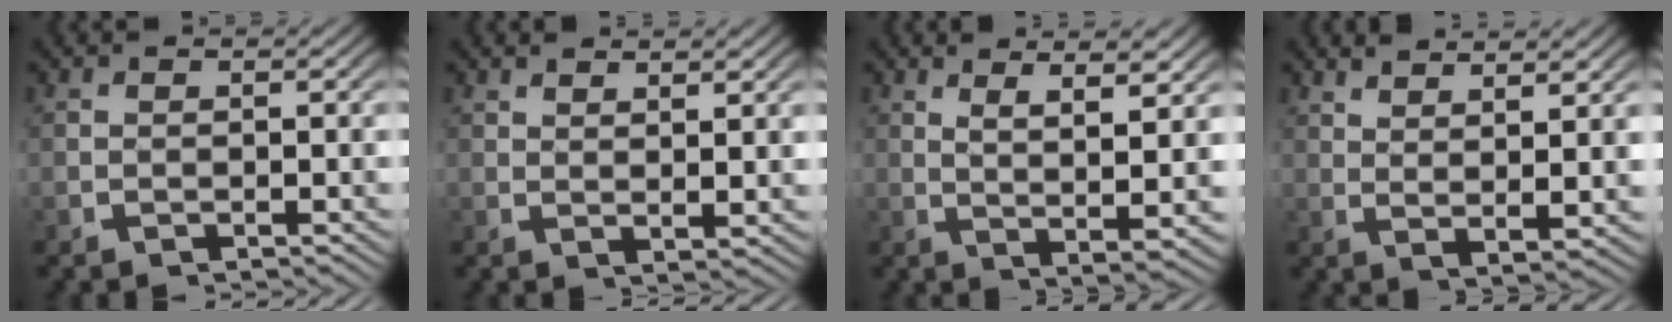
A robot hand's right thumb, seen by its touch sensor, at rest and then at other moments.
{"total": 1.9, "force": [1.8, -0.1, 0.7], "torque": [-0.012, -0.004, 0.038]}
{"total": 5.3, "force": [1.9, 1.2, 4.8], "torque": [-0.085, -0.007, 0.039]}
{"total": 3.6, "force": [2.8, 0.3, 2.2], "torque": [-0.040, 0.000, 0.057]}